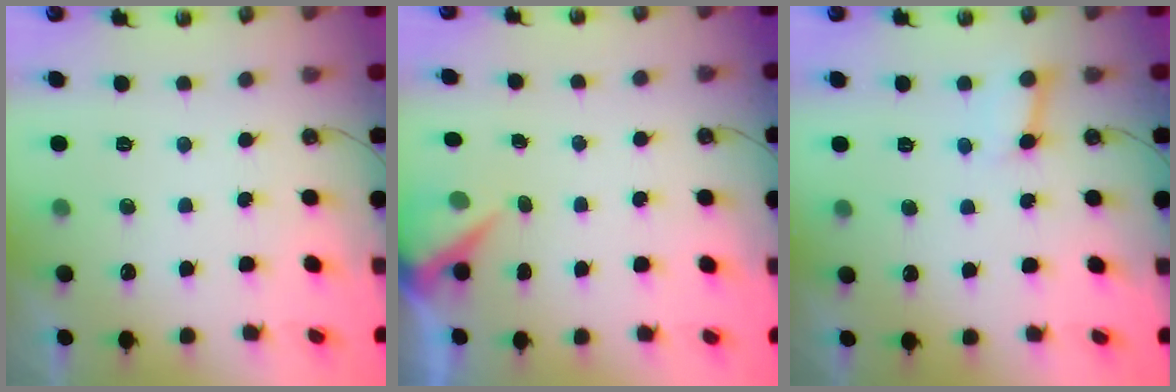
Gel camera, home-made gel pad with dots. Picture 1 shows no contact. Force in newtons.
{"total": 4.5, "press": 4.5, "slide": 0.5}
{"total": 3.3, "press": 3.3, "slide": 0.2}